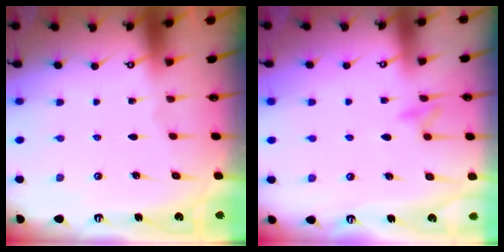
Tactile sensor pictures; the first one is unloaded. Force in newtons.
{"total": 9.3, "press": 9.3, "slide": 0.9}